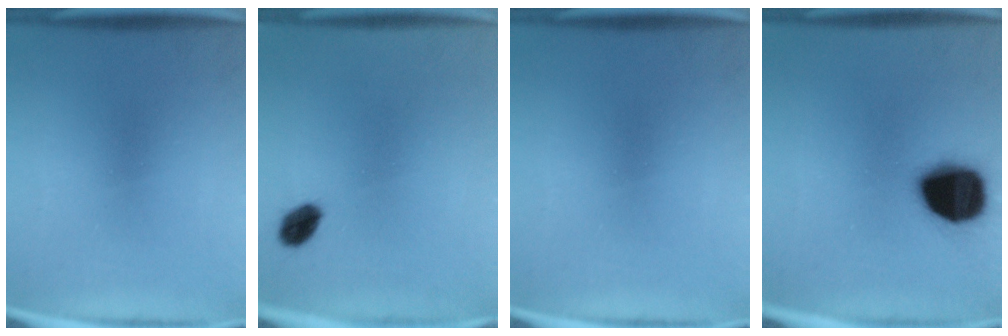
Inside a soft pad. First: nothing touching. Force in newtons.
{"total": 4.3}
{"total": 0.0}
{"total": 19.8}